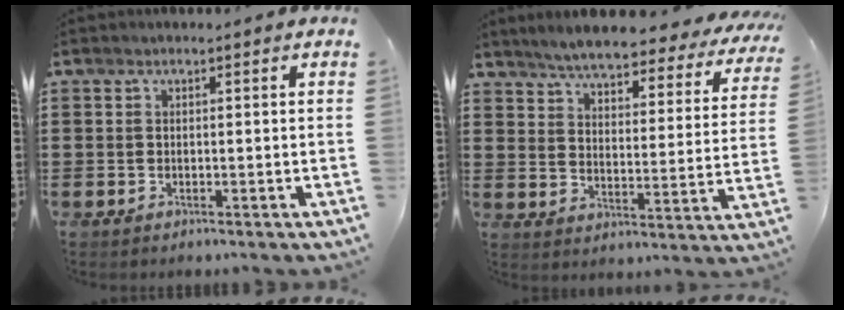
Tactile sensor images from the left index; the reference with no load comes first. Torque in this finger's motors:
{"motor_torque": [2.14, 0.00, 0.87, 0.09]}